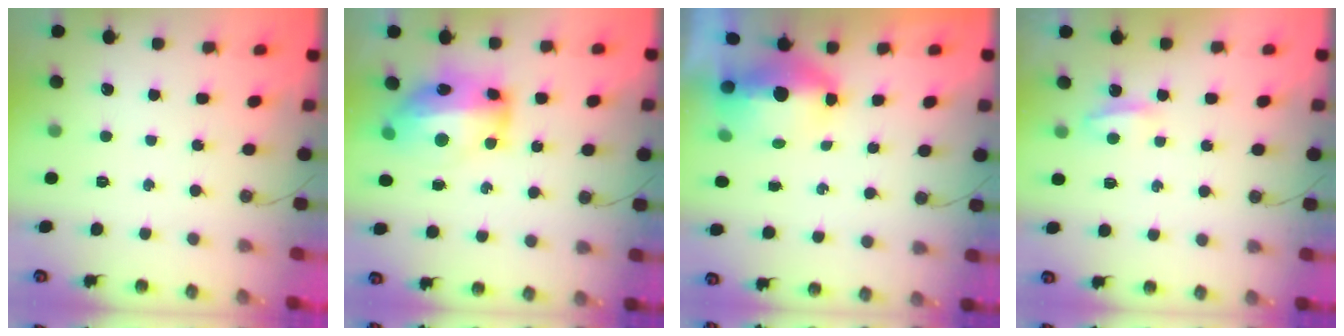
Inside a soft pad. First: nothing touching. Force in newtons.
{"total": 15.1, "press": 15.0, "slide": 1.3}
{"total": 7.0, "press": 6.9, "slide": 1.2}
{"total": 3.9, "press": 3.9, "slide": 0.4}